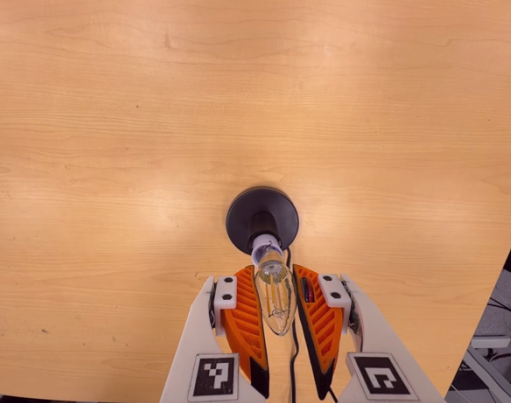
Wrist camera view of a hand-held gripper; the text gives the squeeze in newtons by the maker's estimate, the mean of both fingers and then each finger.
{"total": 12.7, "left": 14.2, "right": 11.3}